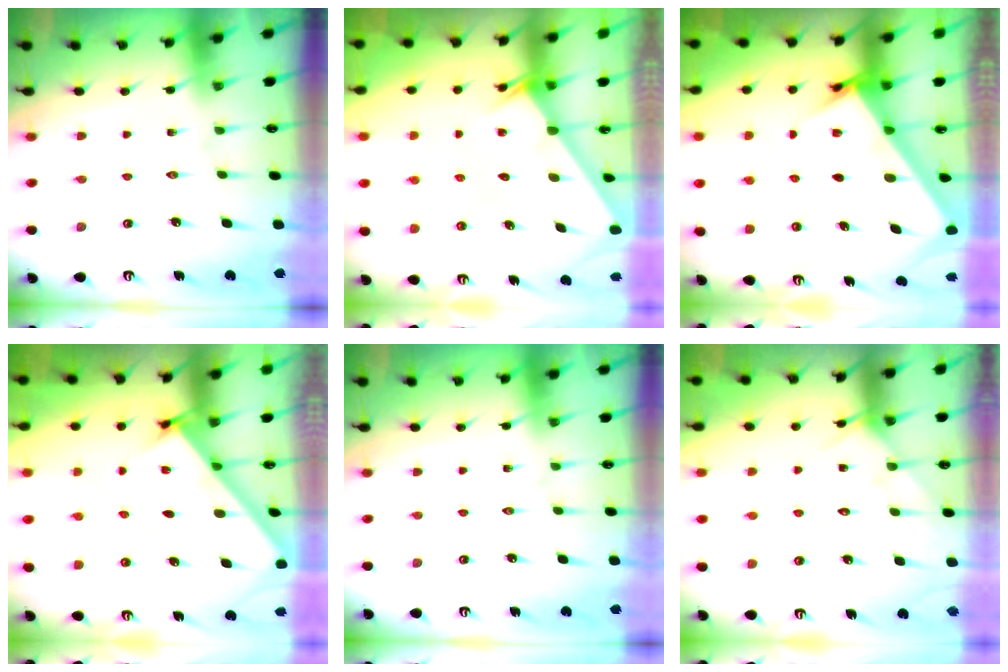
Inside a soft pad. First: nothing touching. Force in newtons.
{"total": 2.1, "press": 2.1, "slide": 0.1}
{"total": 4.2, "press": 4.2, "slide": 0.5}
{"total": 2.8, "press": 2.8, "slide": 0.3}
{"total": 0.0}
{"total": 5.5, "press": 5.5, "slide": 0.5}